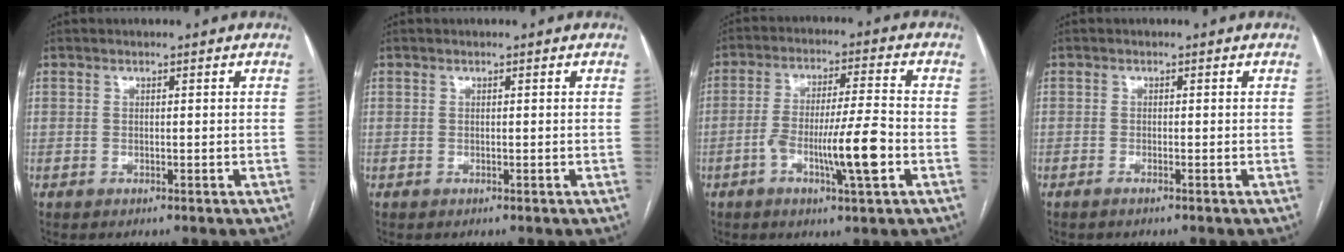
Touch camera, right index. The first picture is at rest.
{"total": 0.0}
{"total": 10.1, "force": [-3.4, 0.4, 9.5], "torque": [-0.171, 0.002, -0.060]}
{"total": 0.7, "force": [-0.6, -0.1, 0.5], "torque": [-0.010, 0.000, -0.012]}